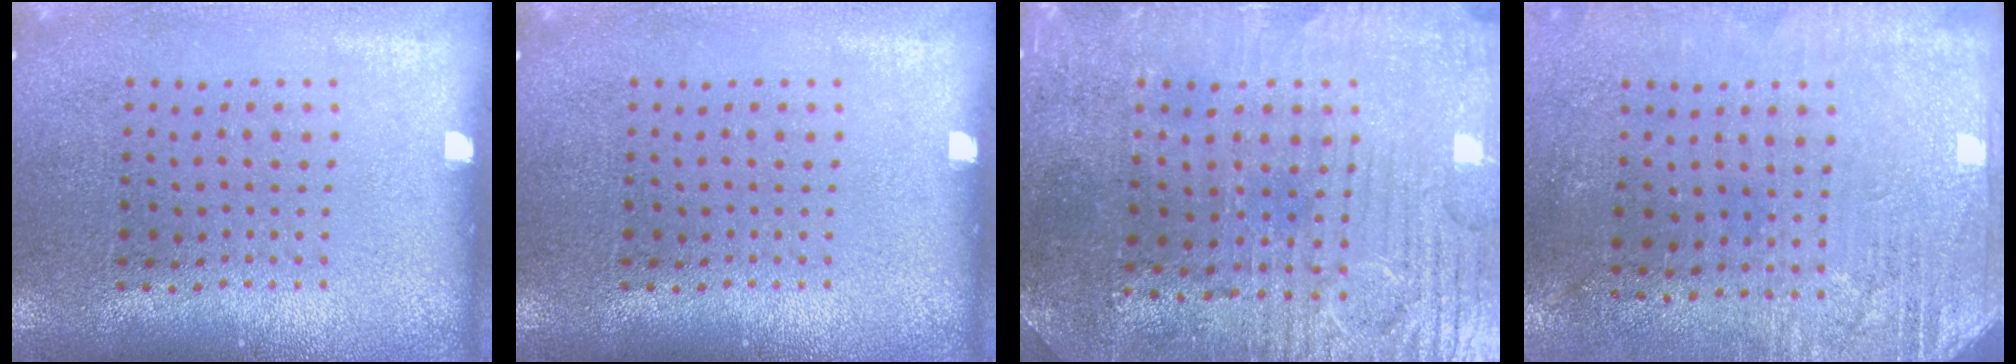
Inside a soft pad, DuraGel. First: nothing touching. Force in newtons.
{"total": 0.0}
{"total": 1.7, "press": 1.7, "slide": 0.5}
{"total": 2.8, "press": 2.5, "slide": 1.4}